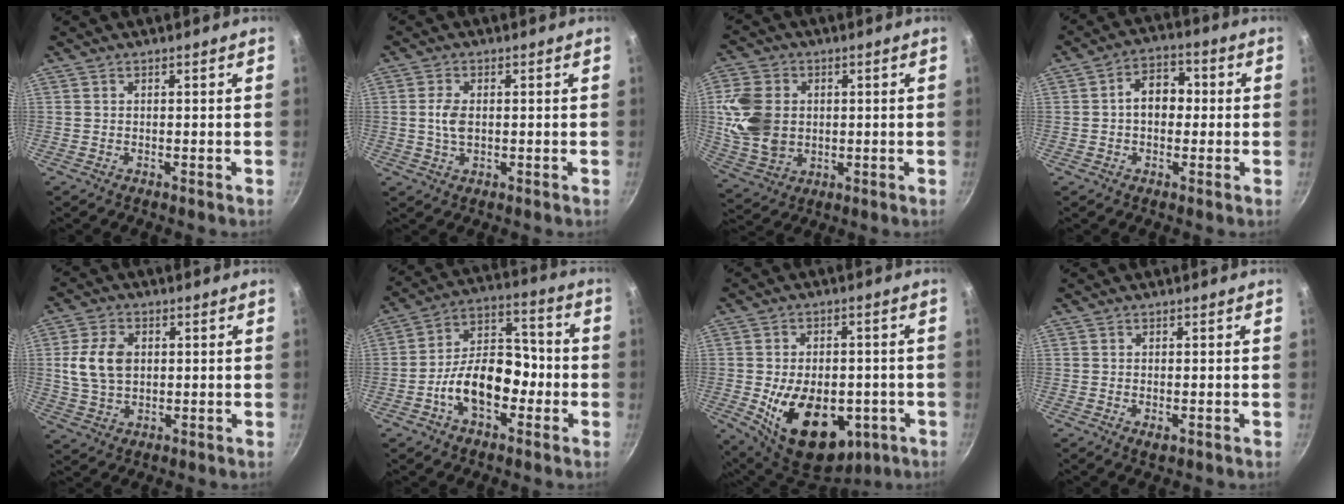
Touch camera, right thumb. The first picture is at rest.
{"total": 4.1, "force": [0.2, 2.4, 3.3], "torque": [-0.060, 0.003, 0.002]}
{"total": 12.4, "force": [1.0, 9.6, 7.8], "torque": [-0.139, -0.002, 0.026]}
{"total": 7.4, "force": [0.1, 5.4, 5.0], "torque": [-0.037, 0.022, -0.008]}
{"total": 9.1, "force": [1.3, 6.4, 6.4], "torque": [-0.110, 0.004, 0.024]}
{"total": 14.6, "force": [-4.4, 9.2, 10.5], "torque": [-0.129, 0.059, -0.083]}
{"total": 19.0, "force": [-4.9, 12.2, 13.7], "torque": [-0.190, 0.001, -0.054]}
{"total": 1.7, "force": [-0.4, 0.8, 1.4], "torque": [-0.024, -0.004, -0.005]}